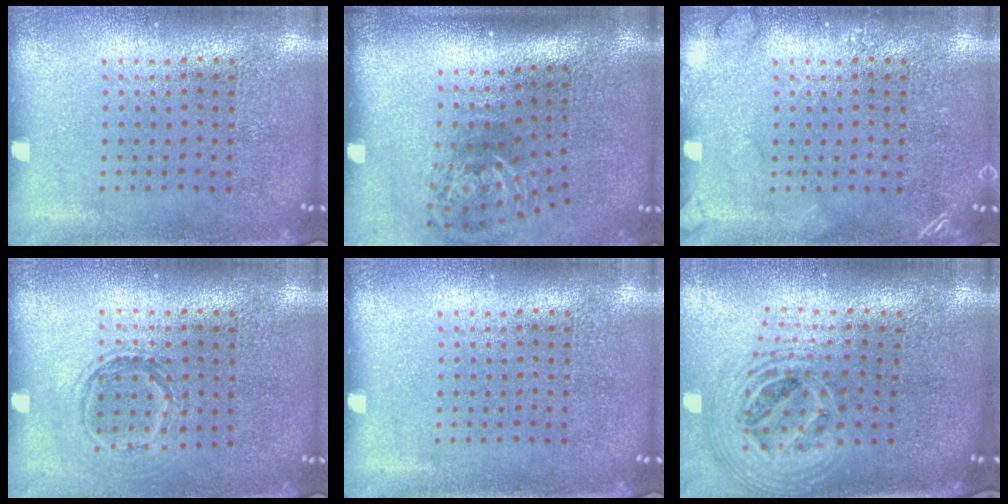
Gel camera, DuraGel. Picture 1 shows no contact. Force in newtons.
{"total": 2.1, "press": 1.3, "slide": 1.7}
{"total": 1.7, "press": 1.6, "slide": 0.3}
{"total": 1.2, "press": 1.1, "slide": 0.6}
{"total": 0.0}
{"total": 2.5, "press": 1.8, "slide": 1.7}